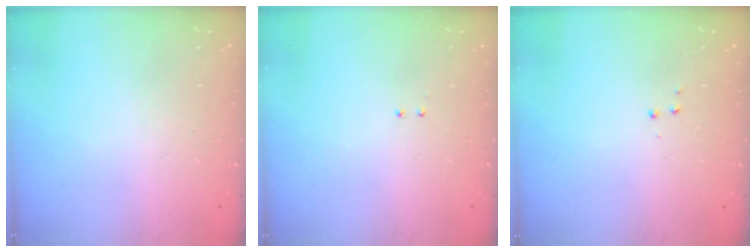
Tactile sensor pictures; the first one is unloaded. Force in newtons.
{"total": 2.0, "press": 2.0, "slide": 0.4}
{"total": 2.9, "press": 2.8, "slide": 0.4}